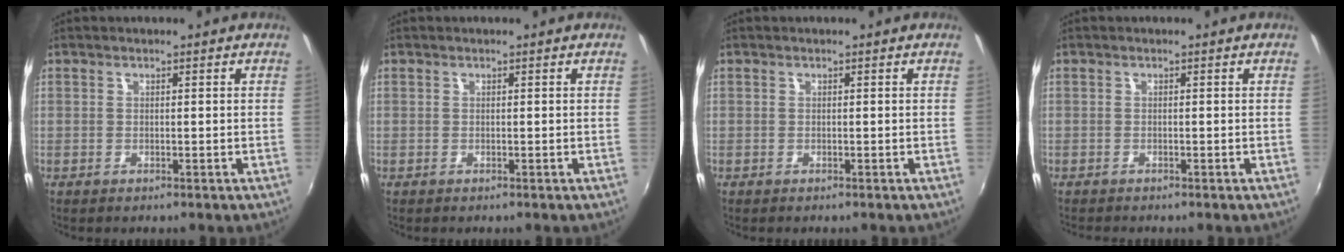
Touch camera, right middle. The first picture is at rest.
{"total": 0.0}
{"total": 0.0}
{"total": 1.1, "force": [-1.1, 0.2, 0.2], "torque": [-0.005, -0.007, -0.020]}